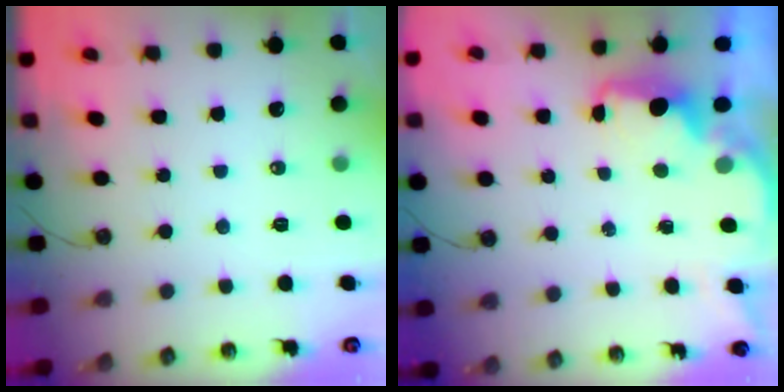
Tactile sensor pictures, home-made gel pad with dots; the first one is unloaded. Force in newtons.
{"total": 2.2, "press": 2.0, "slide": 0.9}